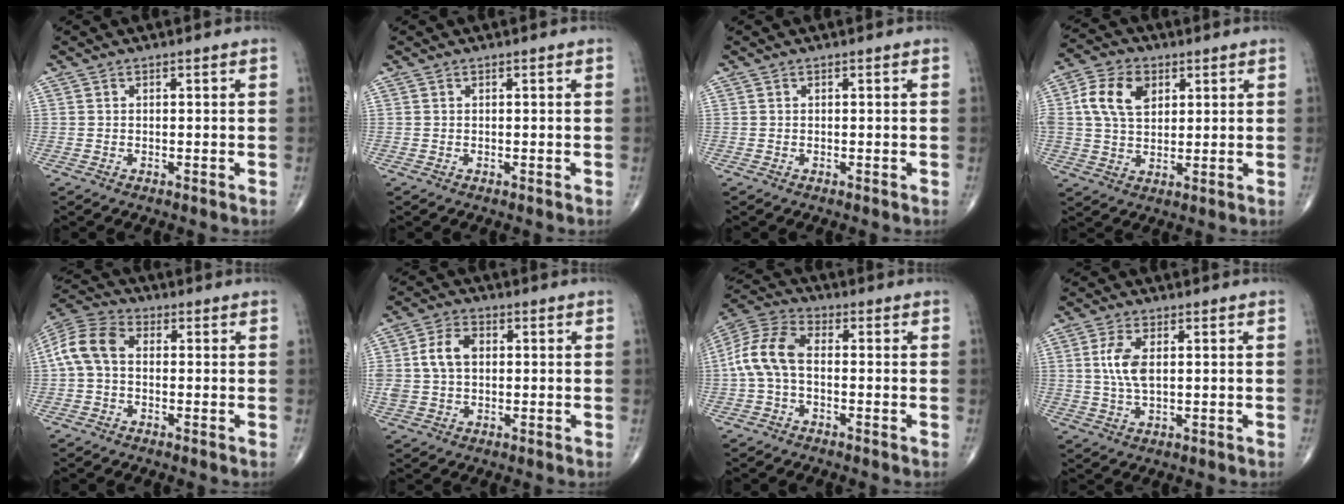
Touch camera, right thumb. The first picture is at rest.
{"total": 0.0}
{"total": 0.0}
{"total": 9.8, "force": [2.8, 6.6, 6.6], "torque": [-0.118, 0.004, 0.049]}
{"total": 9.3, "force": [0.1, 6.3, 6.8], "torque": [-0.136, 0.028, -0.010]}
{"total": 7.8, "force": [0.9, 5.4, 5.6], "torque": [-0.111, 0.019, 0.018]}
{"total": 9.7, "force": [-0.9, 5.6, 7.9], "torque": [-0.168, 0.030, -0.028]}
{"total": 6.0, "force": [1.0, 2.9, 5.2], "torque": [-0.113, -0.002, 0.019]}